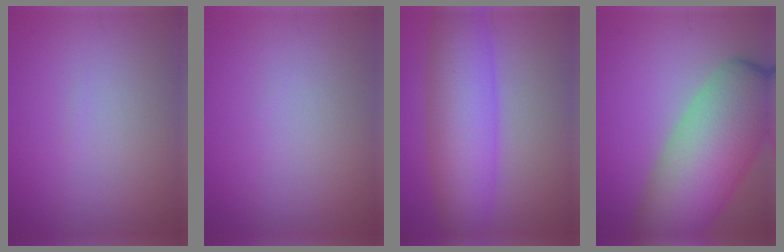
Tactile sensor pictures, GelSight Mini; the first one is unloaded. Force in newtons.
{"total": 0.0}
{"total": 8.2, "press": 8.2, "slide": 0.2}
{"total": 12.8, "press": 12.8, "slide": 0.5}